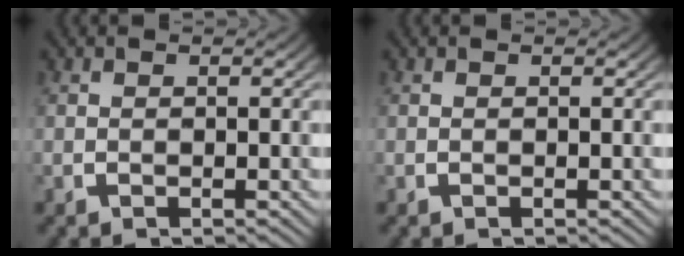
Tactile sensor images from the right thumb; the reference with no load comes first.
{"total": 0.0}